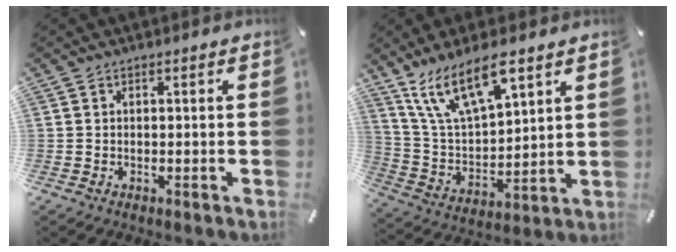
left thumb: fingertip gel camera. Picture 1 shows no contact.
{"total": 15.2, "force": [10.1, 6.2, 9.6], "torque": [-0.217, -0.044, 0.178]}